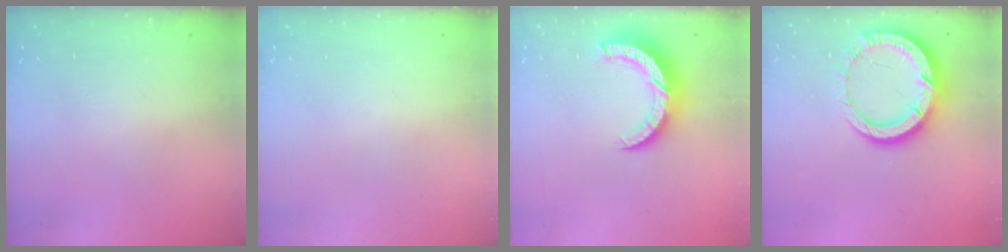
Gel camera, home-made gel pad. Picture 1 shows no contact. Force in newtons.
{"total": 0.0}
{"total": 8.9, "press": 8.9, "slide": 0.9}
{"total": 14.0, "press": 13.9, "slide": 1.4}